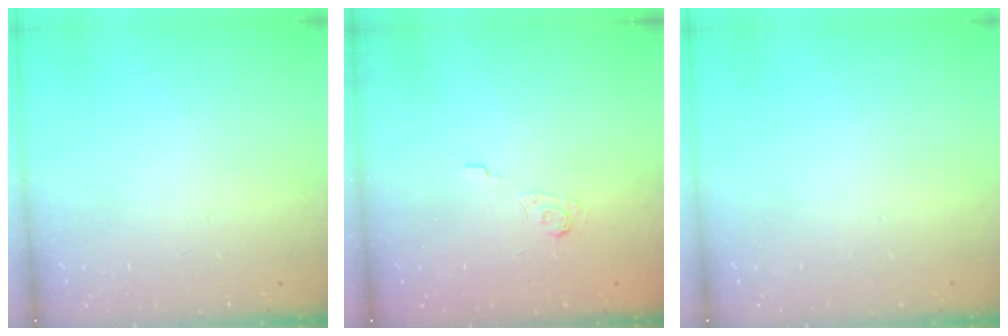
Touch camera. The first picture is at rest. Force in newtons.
{"total": 2.2, "press": 1.7, "slide": 1.5}
{"total": 0.0}